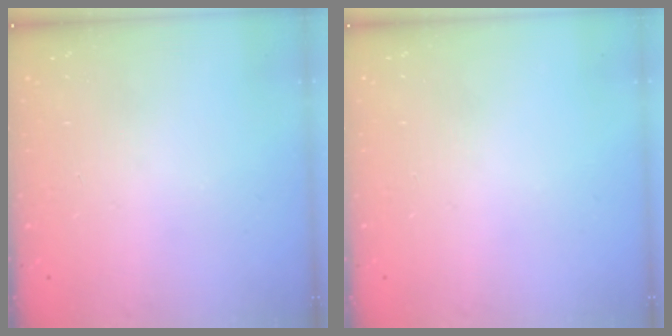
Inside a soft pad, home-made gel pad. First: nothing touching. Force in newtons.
{"total": 0.0}